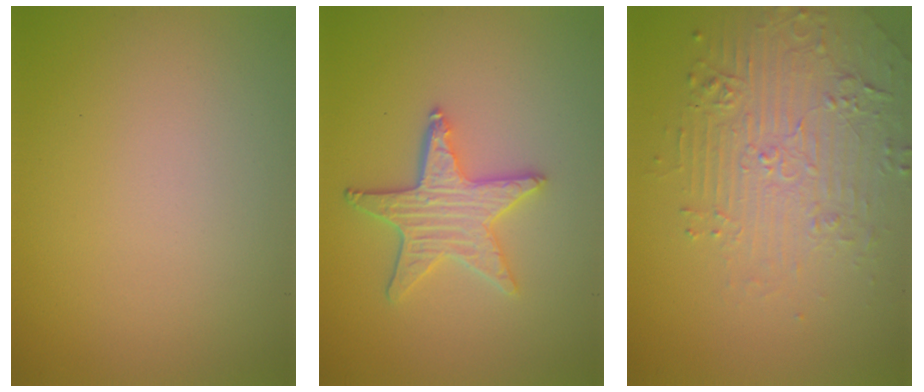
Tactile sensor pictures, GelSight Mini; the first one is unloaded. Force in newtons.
{"total": 4.2, "press": 3.8, "slide": 1.7}
{"total": 4.9, "press": 3.7, "slide": 3.2}